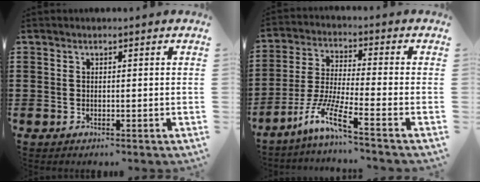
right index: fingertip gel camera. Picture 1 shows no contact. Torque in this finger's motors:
{"motor_torque": [0.35, 0.52, 0.40, 0.18]}